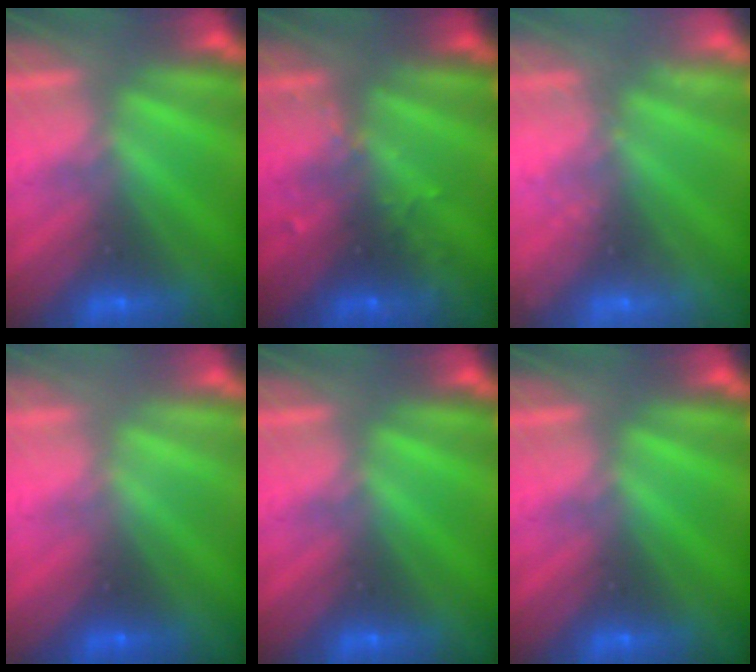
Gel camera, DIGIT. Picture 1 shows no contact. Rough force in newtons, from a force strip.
{"total": 2.9}
{"total": 2.3}
{"total": 3.0}
{"total": 0.0}
{"total": 0.0}